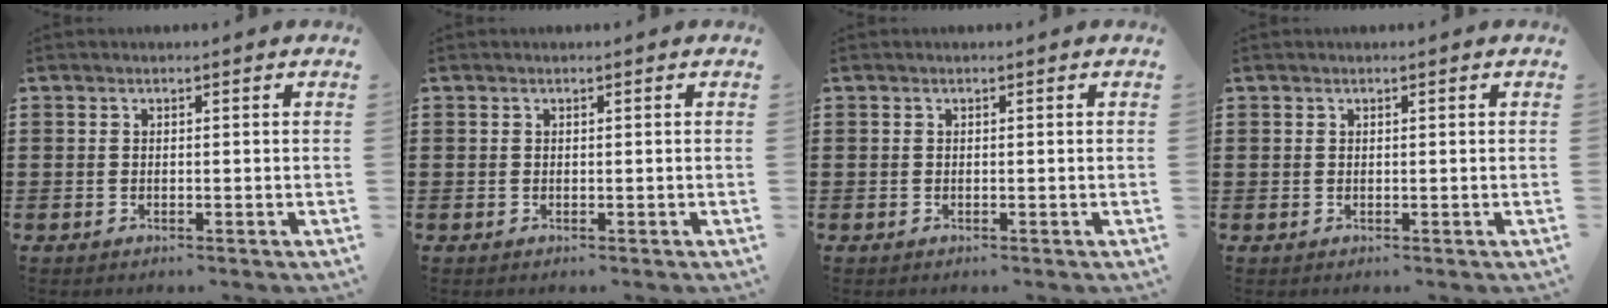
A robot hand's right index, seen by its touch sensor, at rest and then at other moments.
{"total": 0.0}
{"total": 0.0}
{"total": 0.7, "force": [0.4, 0.5, 0.0], "torque": [-0.001, 0.003, 0.007]}